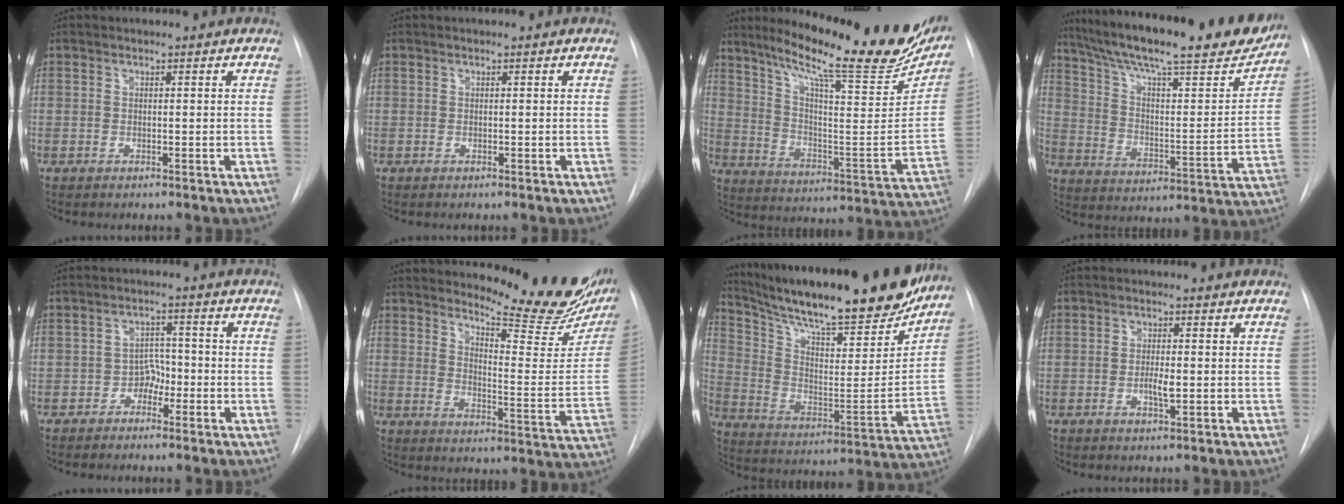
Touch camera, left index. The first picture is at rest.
{"total": 0.0}
{"total": 27.1, "force": [21.3, 4.1, 16.2], "torque": [-0.248, -0.047, 0.292]}
{"total": 27.9, "force": [23.3, 4.2, 14.8], "torque": [-0.240, -0.028, 0.326]}
{"total": 3.2, "force": [-2.0, 2.1, 1.5], "torque": [-0.016, 0.007, -0.035]}
{"total": 19.1, "force": [16.9, 2.9, 8.5], "torque": [-0.113, -0.091, 0.206]}
{"total": 29.4, "force": [24.7, 4.4, 15.3], "torque": [-0.255, -0.054, 0.356]}
{"total": 2.3, "force": [-0.5, 0.5, 2.2], "torque": [-0.042, -0.004, -0.009]}